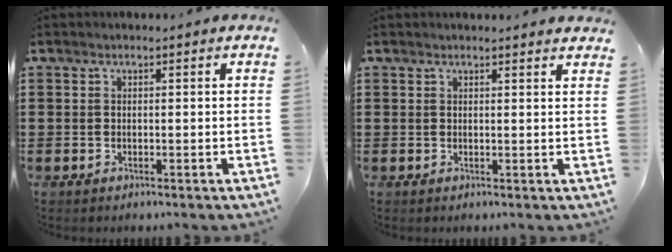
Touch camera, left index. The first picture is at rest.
{"total": 1.4, "force": [1.4, -0.1, 0.3], "torque": [-0.009, -0.002, 0.028]}